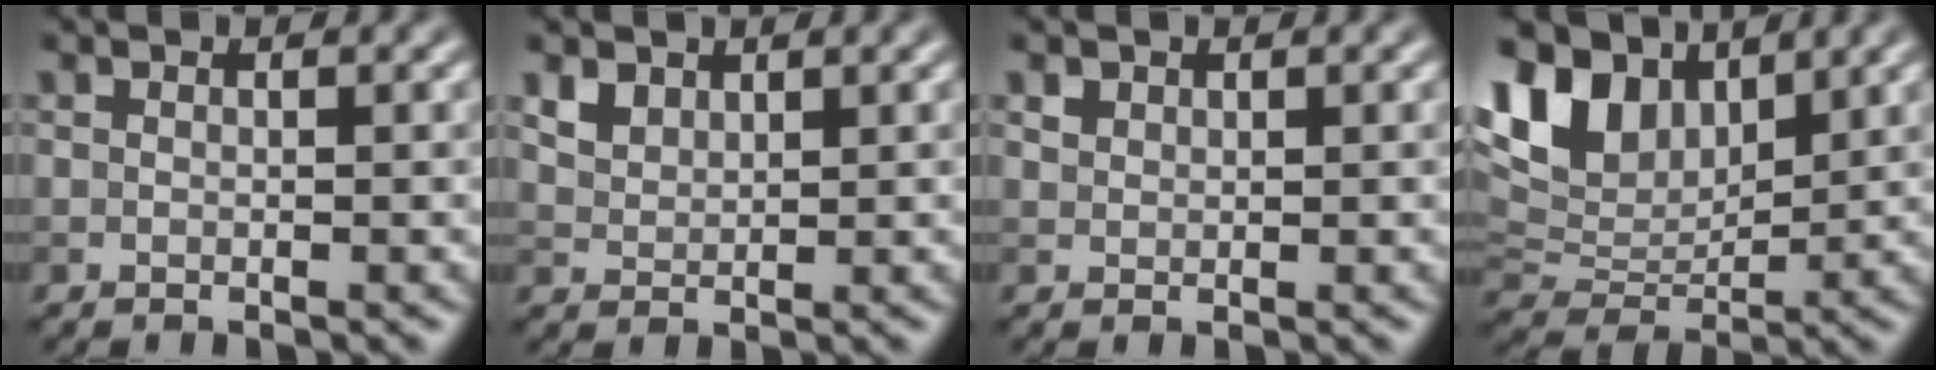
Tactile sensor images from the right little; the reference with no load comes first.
{"total": 1.9, "force": [1.3, 1.2, 0.7], "torque": [-0.023, -0.006, 0.032]}
{"total": 0.9, "force": [0.6, 0.6, 0.1], "torque": [-0.003, -0.001, 0.014]}
{"total": 9.0, "force": [4.7, 5.4, 5.4], "torque": [-0.123, 0.006, 0.086]}